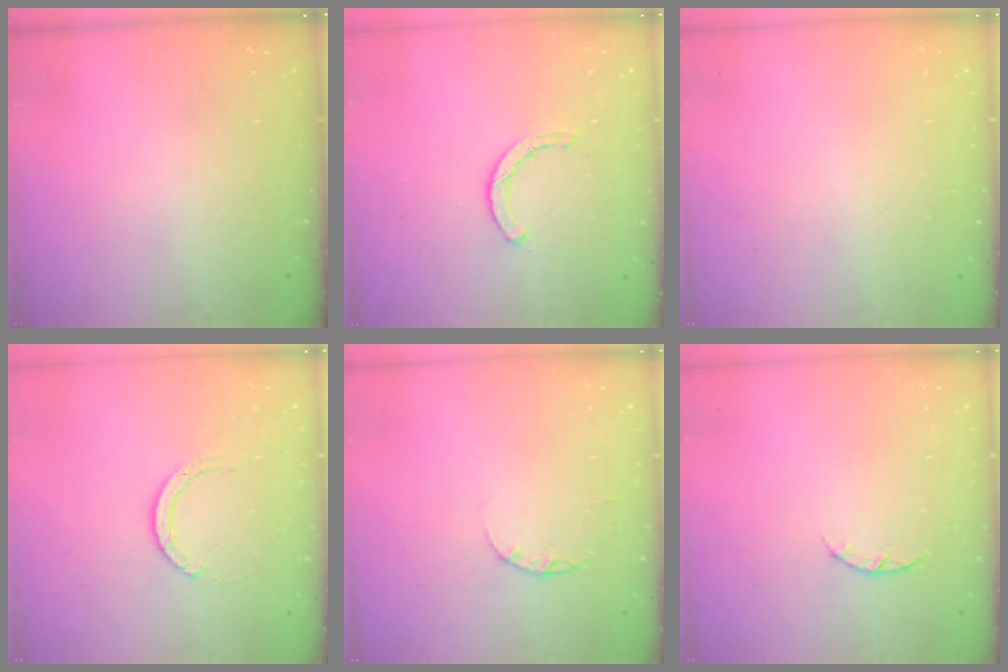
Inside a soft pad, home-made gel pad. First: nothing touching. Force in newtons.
{"total": 3.3, "press": 3.2, "slide": 0.7}
{"total": 2.2, "press": 2.2, "slide": 0.1}
{"total": 3.5, "press": 3.5, "slide": 0.3}
{"total": 1.7, "press": 1.7, "slide": 0.3}
{"total": 3.0, "press": 3.0, "slide": 0.4}